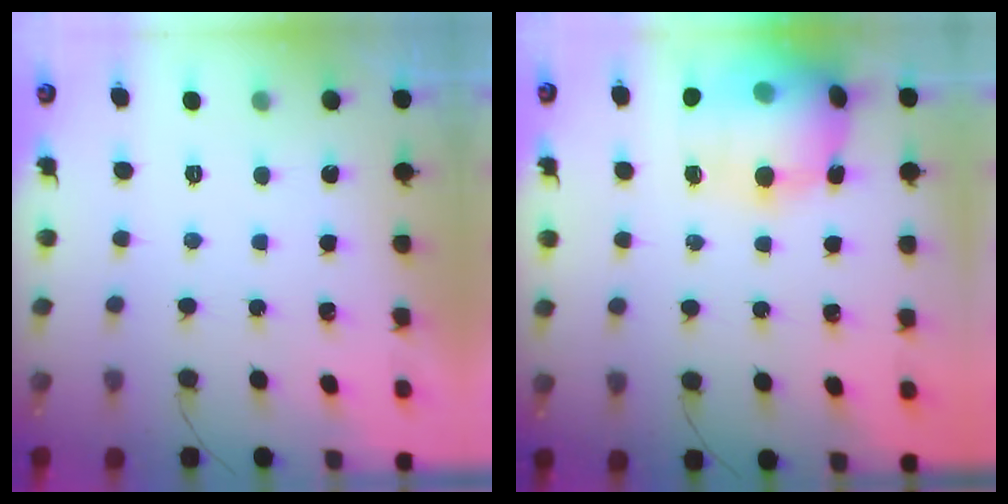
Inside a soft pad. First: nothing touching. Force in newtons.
{"total": 17.6, "press": 17.4, "slide": 2.8}